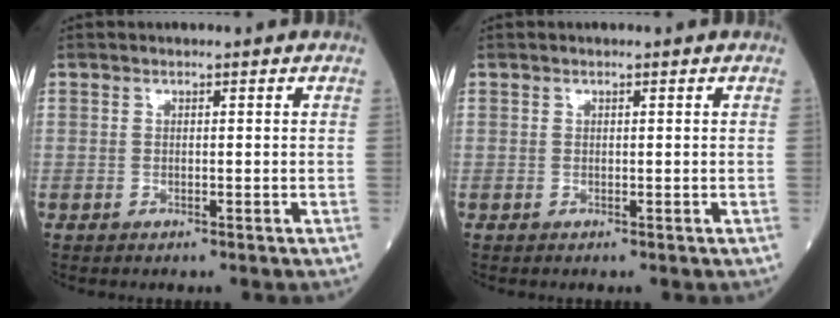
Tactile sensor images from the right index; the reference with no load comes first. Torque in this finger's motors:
{"motor_torque": [0.05, -0.02, -0.03, -0.01]}